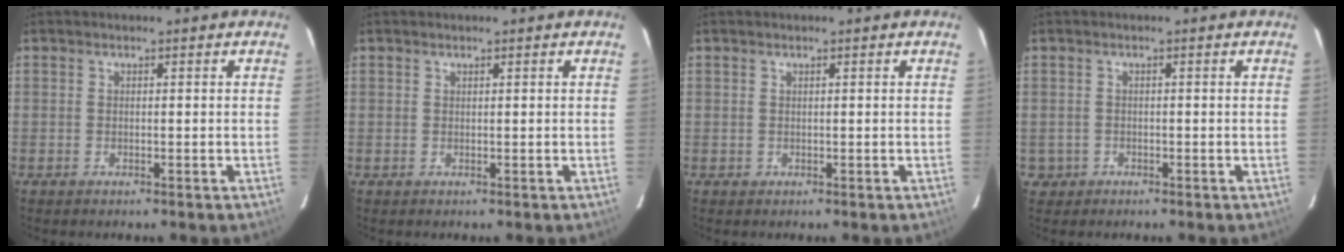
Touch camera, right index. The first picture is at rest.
{"total": 0.5, "force": [0.3, 0.4, -0.1], "torque": [0.002, 0.002, 0.005]}
{"total": 0.8, "force": [0.1, 0.8, -0.1], "torque": [0.004, 0.004, 0.002]}
{"total": 2.2, "force": [-0.6, 2.2, 0.1], "torque": [-0.007, 0.005, -0.006]}